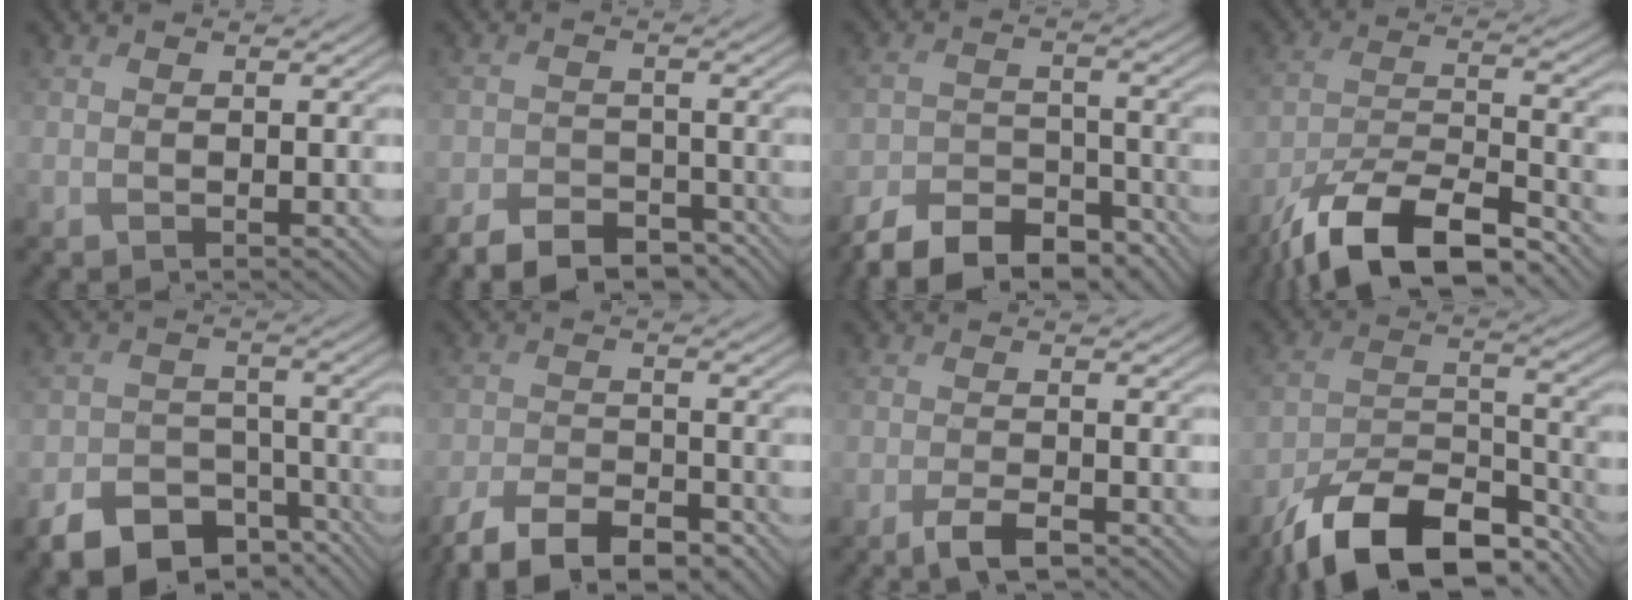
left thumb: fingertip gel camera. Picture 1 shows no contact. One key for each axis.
{"total": 7.9, "fx": -6.5, "fy": 3.7, "fz": 2.3, "tx": -0.028, "ty": -0.016, "tz": -0.104}
{"total": 9.9, "fx": -8.5, "fy": 4.1, "fz": 3.2, "tx": -0.049, "ty": -0.020, "tz": -0.141}
{"total": 12.7, "fx": -9.3, "fy": 4.3, "fz": 7.5, "tx": -0.139, "ty": -0.008, "tz": -0.180}
{"total": 8.8, "fx": -5.5, "fy": 5.8, "fz": 3.6, "tx": -0.055, "ty": -0.028, "tz": -0.092}
{"total": 8.0, "fx": -6.2, "fy": 3.2, "fz": 3.9, "tx": -0.058, "ty": -0.005, "tz": -0.120}
{"total": 3.2, "fx": -2.4, "fy": 1.1, "fz": 1.8, "tx": -0.030, "ty": 0.002, "tz": -0.048}
{"total": 14.1, "fx": -10.5, "fy": 6.0, "fz": 7.3, "tx": -0.128, "ty": -0.008, "tz": -0.191}